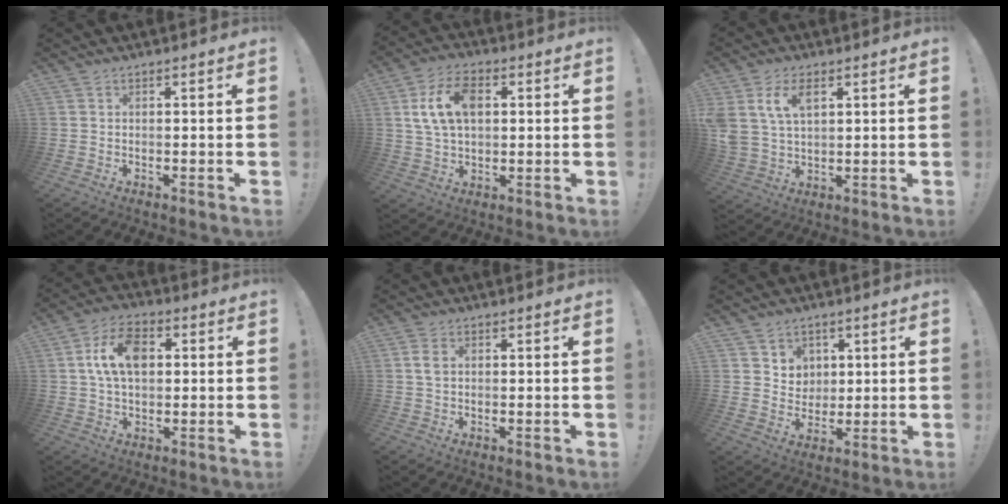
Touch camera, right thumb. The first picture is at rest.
{"total": 12.6, "force": [3.0, 8.1, 9.2], "torque": [-0.173, 0.008, 0.056]}
{"total": 9.2, "force": [4.2, 5.4, 6.1], "torque": [-0.133, -0.010, 0.076]}
{"total": 12.3, "force": [2.5, 7.9, 9.0], "torque": [-0.146, 0.011, 0.047]}
{"total": 3.1, "force": [0.8, 1.8, 2.4], "torque": [-0.038, 0.001, 0.014]}
{"total": 6.0, "force": [3.2, 5.1, 0.7], "torque": [-0.014, -0.028, 0.064]}